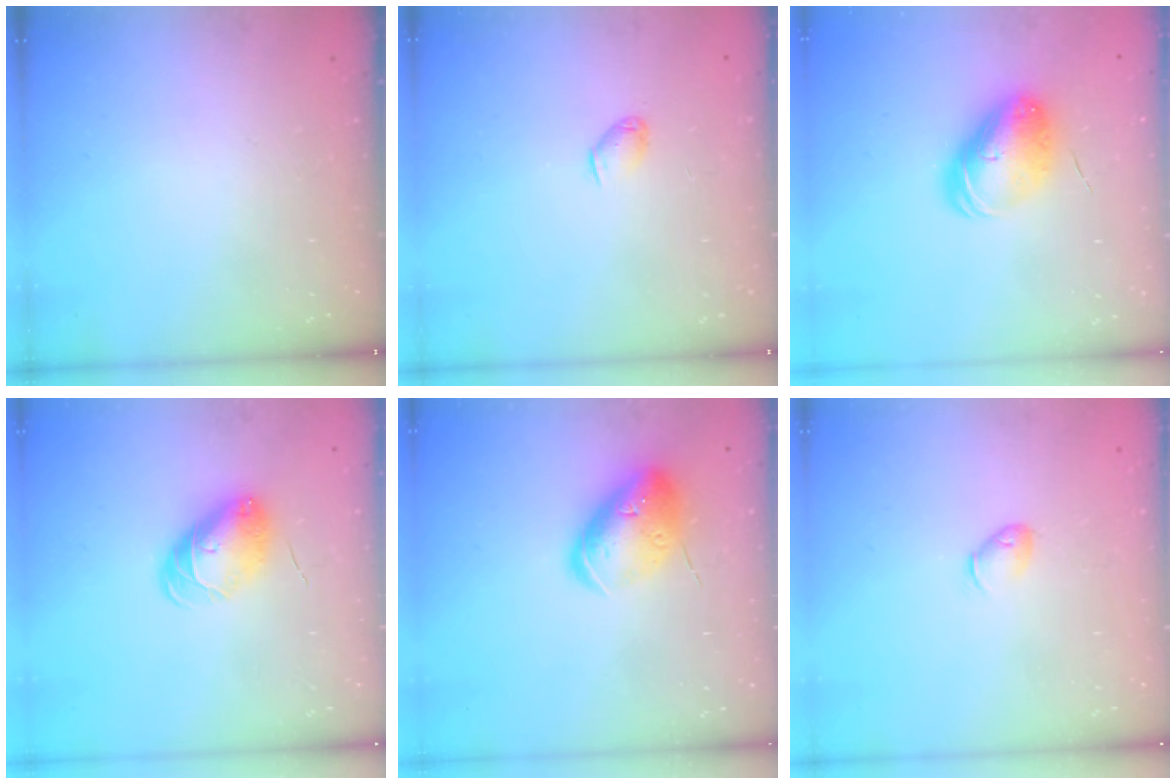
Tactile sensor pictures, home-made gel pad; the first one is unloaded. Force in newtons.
{"total": 3.6, "press": 3.5, "slide": 0.8}
{"total": 10.3, "press": 10.1, "slide": 1.8}
{"total": 8.1, "press": 8.1, "slide": 0.5}
{"total": 16.0, "press": 15.8, "slide": 2.3}
{"total": 4.5, "press": 4.4, "slide": 0.9}